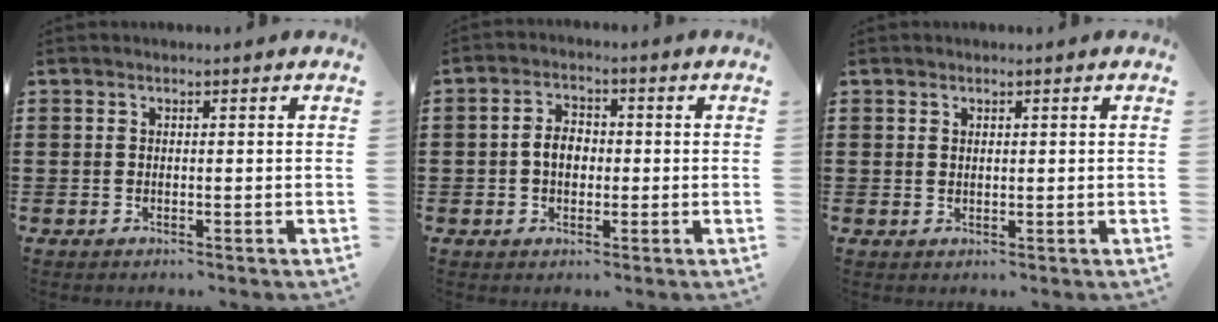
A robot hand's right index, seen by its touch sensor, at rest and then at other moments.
{"total": 3.7, "force": [-0.4, 2.5, 2.7], "torque": [-0.056, 0.008, -0.009]}
{"total": 0.8, "force": [0.6, 0.5, 0.3], "torque": [-0.006, 0.004, 0.011]}